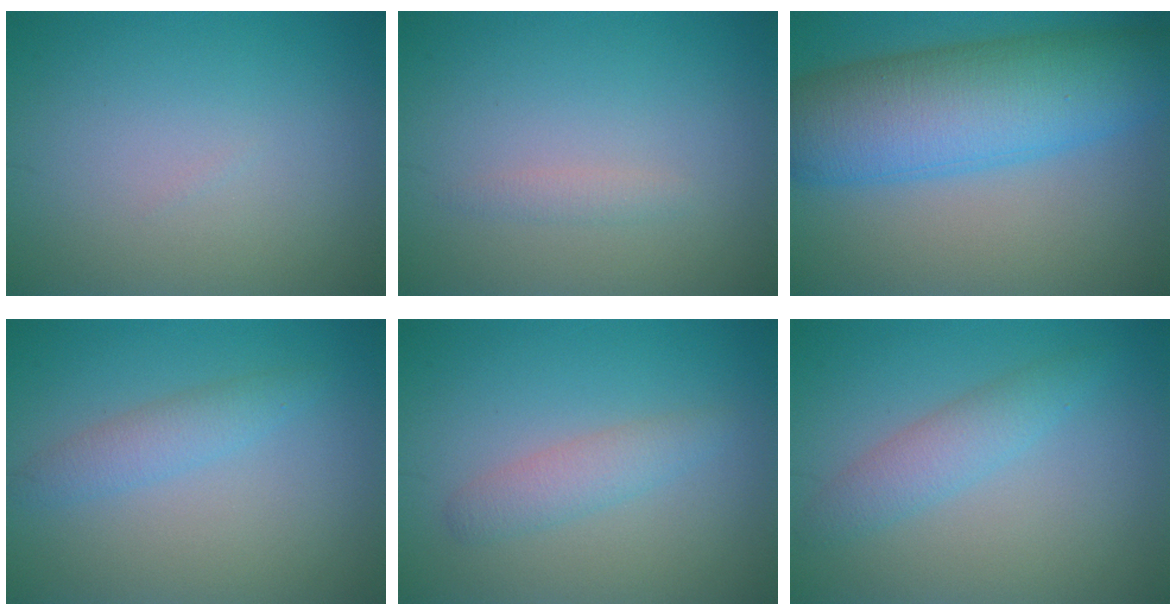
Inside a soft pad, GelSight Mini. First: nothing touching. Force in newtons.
{"total": 0.9, "press": 0.9, "slide": 0.1}
{"total": 11.0, "press": 11.0, "slide": 0.4}
{"total": 2.1, "press": 2.1, "slide": 0.0}
{"total": 2.2, "press": 2.2, "slide": 0.1}
{"total": 2.7, "press": 2.7, "slide": 0.1}